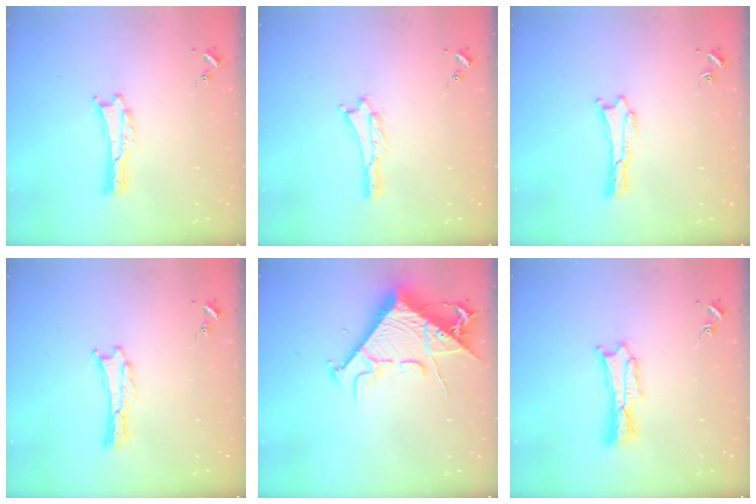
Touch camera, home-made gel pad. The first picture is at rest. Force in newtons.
{"total": 0.9, "press": 0.9, "slide": 0.2}
{"total": 0.0}
{"total": 0.0}
{"total": 12.9, "press": 12.8, "slide": 1.4}
{"total": 2.7, "press": 2.7, "slide": 0.3}